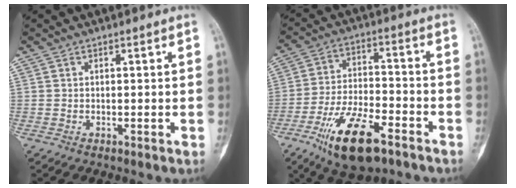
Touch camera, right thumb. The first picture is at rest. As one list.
[{"total": 15.7, "force": [-8.9, 6.1, 11.3], "torque": [-0.197, 0.040, -0.152]}]